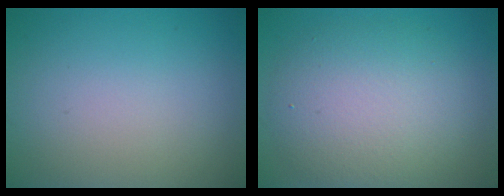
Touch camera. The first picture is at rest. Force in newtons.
{"total": 7.0, "press": 7.0, "slide": 0.2}